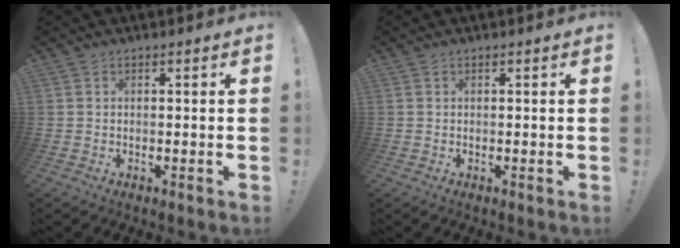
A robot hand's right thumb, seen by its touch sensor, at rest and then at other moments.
{"total": 0.0}